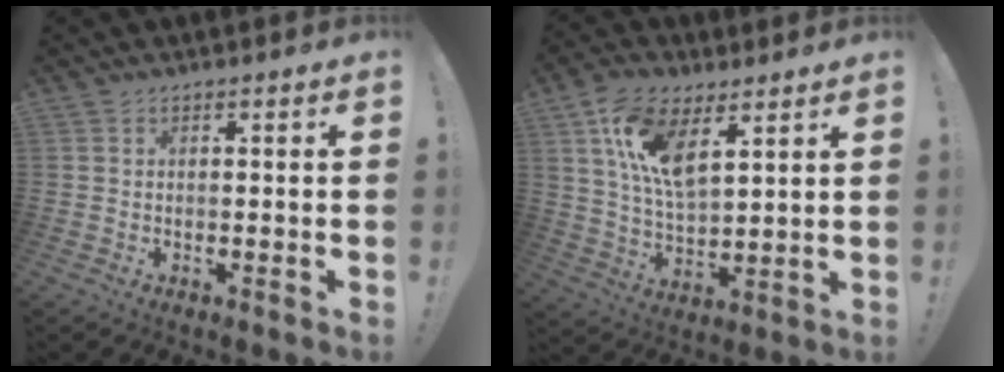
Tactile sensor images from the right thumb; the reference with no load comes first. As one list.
[{"total": 14.5, "force": [7.6, 6.6, 10.4], "torque": [-0.207, -0.026, 0.137]}]